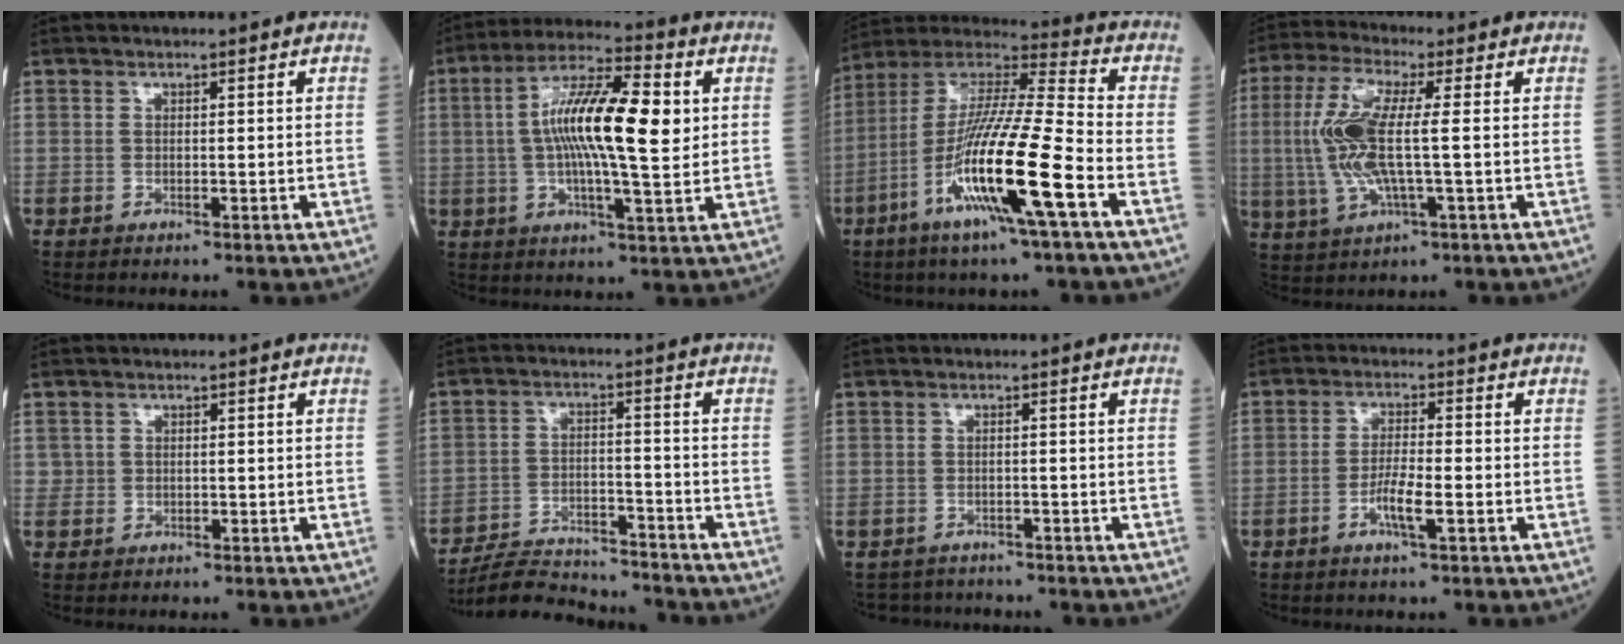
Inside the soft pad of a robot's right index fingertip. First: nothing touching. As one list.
[{"total": 15.0, "force": [2.1, 2.7, 14.6], "torque": [-0.263, 0.019, 0.028]}, {"total": 18.8, "force": [-7.0, 0.1, 17.5], "torque": [-0.353, -0.022, -0.138]}, {"total": 10.7, "force": [0.3, 2.1, 10.5], "torque": [-0.238, 0.009, 0.005]}, {"total": 1.0, "force": [0.2, 0.9, 0.0], "torque": [0.010, 0.002, 0.001]}, {"total": 12.2, "force": [-11.9, 1.3, 2.4], "torque": [-0.032, 0.007, -0.191]}, {"total": 3.3, "force": [-3.0, 1.2, -0.7], "torque": [0.011, 0.000, -0.049]}, {"total": 4.3, "force": [-1.7, 0.3, 3.9], "torque": [-0.076, -0.003, -0.035]}]